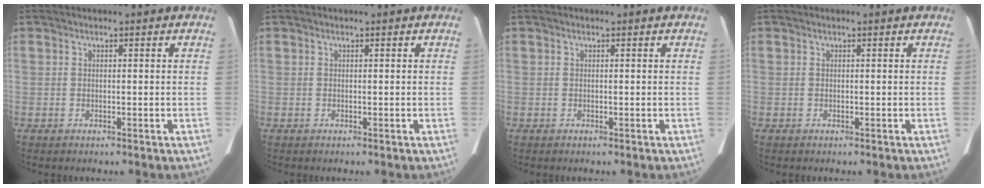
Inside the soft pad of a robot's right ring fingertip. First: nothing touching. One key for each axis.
{"total": 0.0}
{"total": 0.0}
{"total": 0.0}